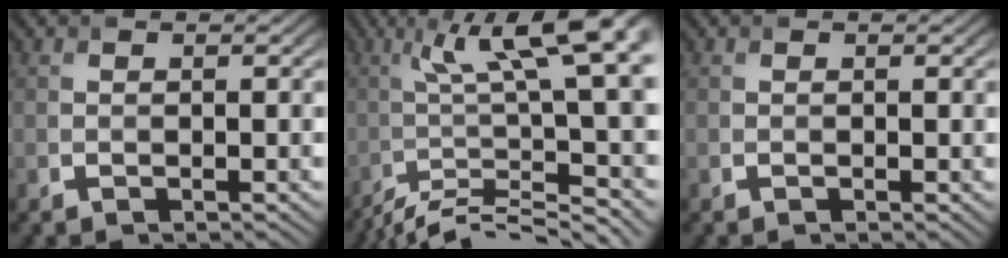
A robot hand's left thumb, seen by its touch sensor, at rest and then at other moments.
{"total": 14.4, "force": [-3.2, 3.1, 13.7], "torque": [-0.216, 0.011, -0.051]}
{"total": 0.0}